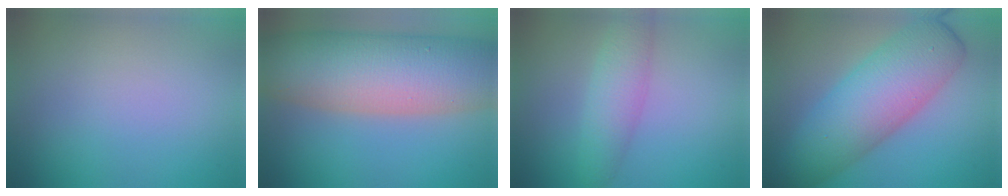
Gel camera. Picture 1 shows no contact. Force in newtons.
{"total": 13.1, "press": 13.1, "slide": 0.7}
{"total": 3.3, "press": 3.3, "slide": 0.1}
{"total": 8.6, "press": 8.6, "slide": 0.2}